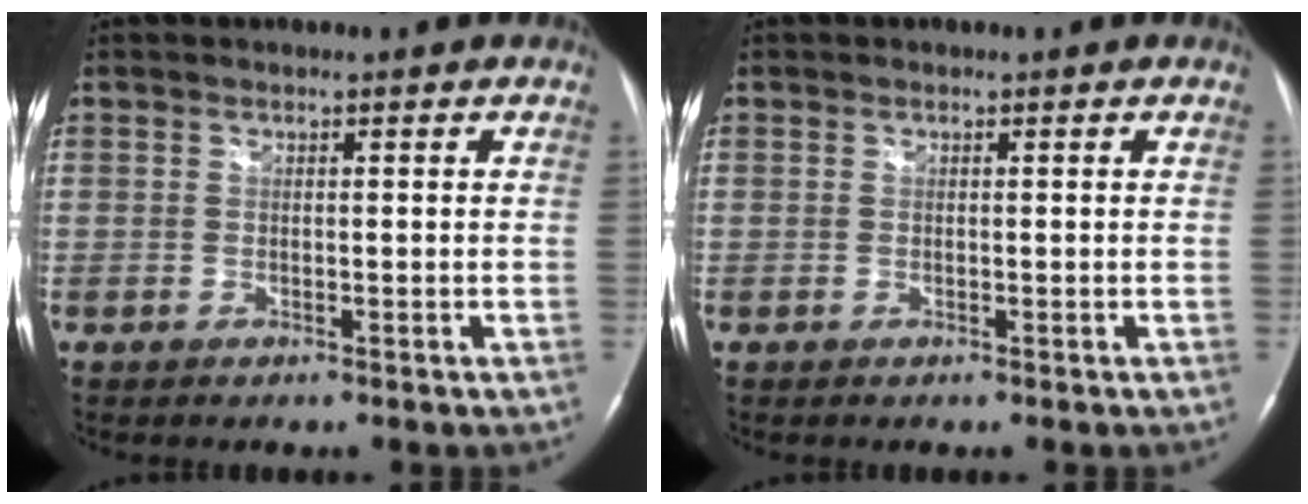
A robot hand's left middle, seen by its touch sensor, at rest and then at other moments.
{"total": 0.0}